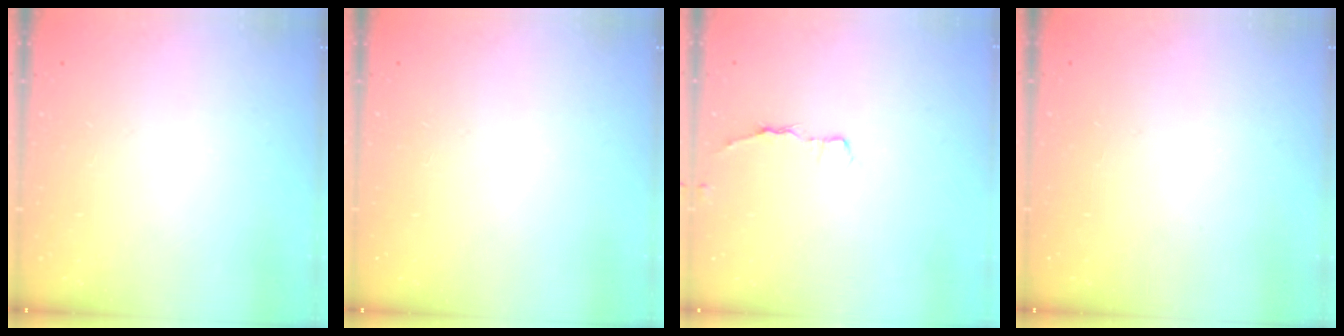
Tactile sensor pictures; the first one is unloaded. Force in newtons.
{"total": 0.0}
{"total": 3.1, "press": 3.1, "slide": 0.5}
{"total": 0.0}